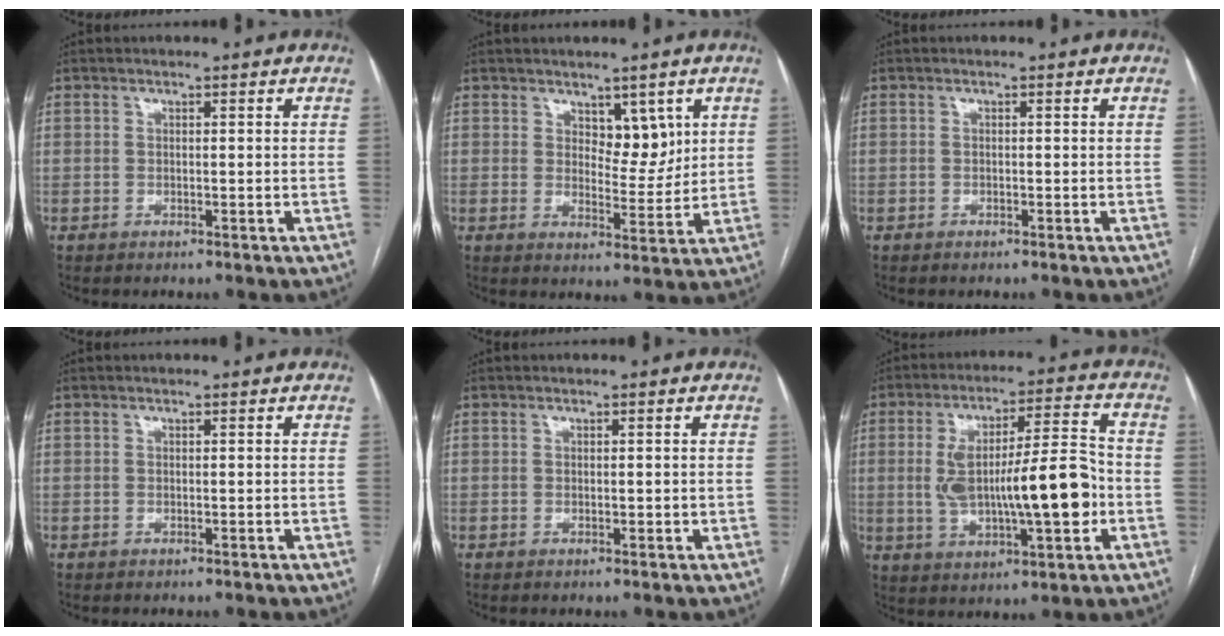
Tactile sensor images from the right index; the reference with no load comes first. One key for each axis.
{"total": 5.1, "fx": 2.6, "fy": 2.7, "fz": 3.4, "tx": -0.043, "ty": -0.005, "tz": 0.045}
{"total": 0.0}
{"total": 0.0}
{"total": 0.9, "fx": 0.0, "fy": 0.5, "fz": 0.7, "tx": -0.010, "ty": -0.001, "tz": 0.002}
{"total": 15.7, "fx": -1.6, "fy": 3.5, "fz": 15.2, "tx": -0.267, "ty": 0.019, "tz": -0.016}